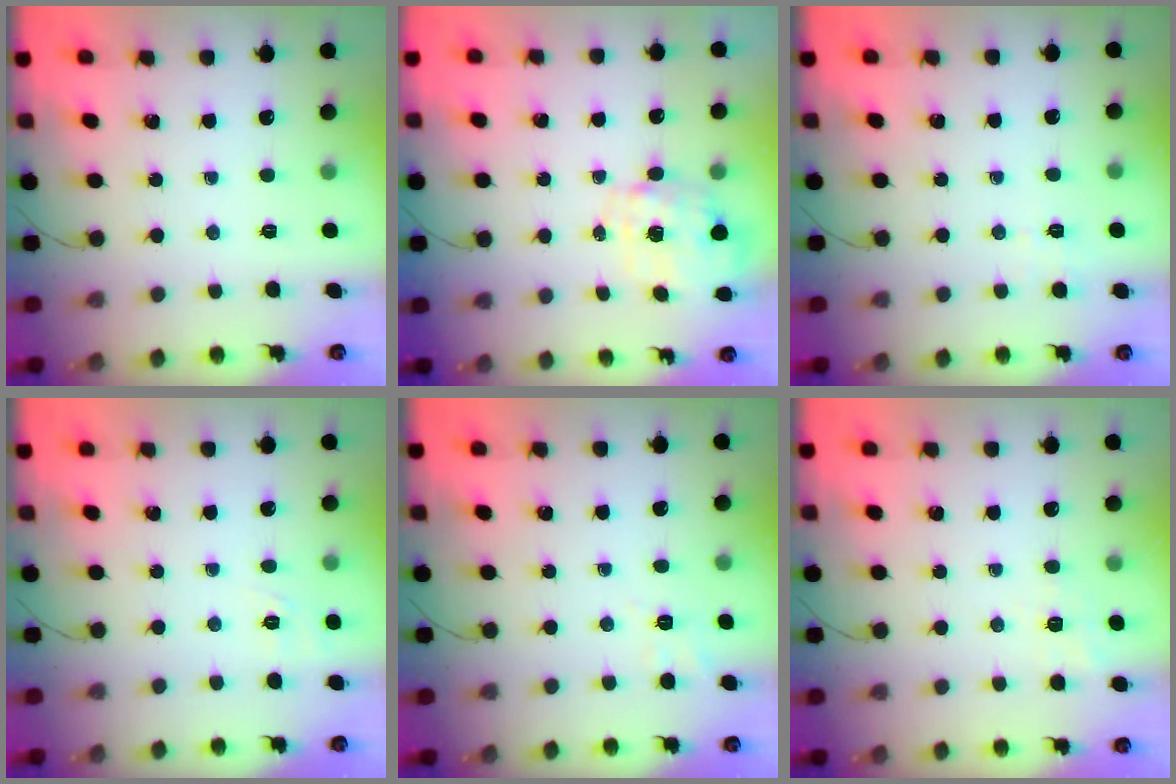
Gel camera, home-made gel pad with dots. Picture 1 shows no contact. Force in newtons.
{"total": 2.8, "press": 2.7, "slide": 0.9}
{"total": 2.2, "press": 1.7, "slide": 1.5}
{"total": 1.9, "press": 0.0, "slide": 1.9}
{"total": 3.8, "press": 3.1, "slide": 2.2}
{"total": 1.7, "press": 0.9, "slide": 1.5}